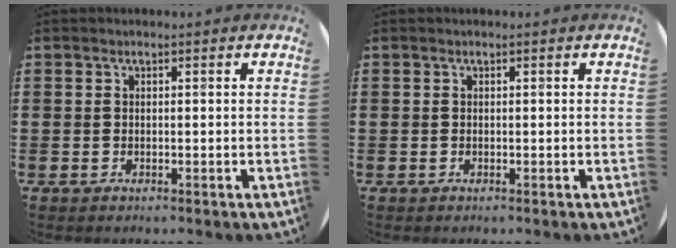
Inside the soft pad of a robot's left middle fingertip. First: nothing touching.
{"total": 0.0}